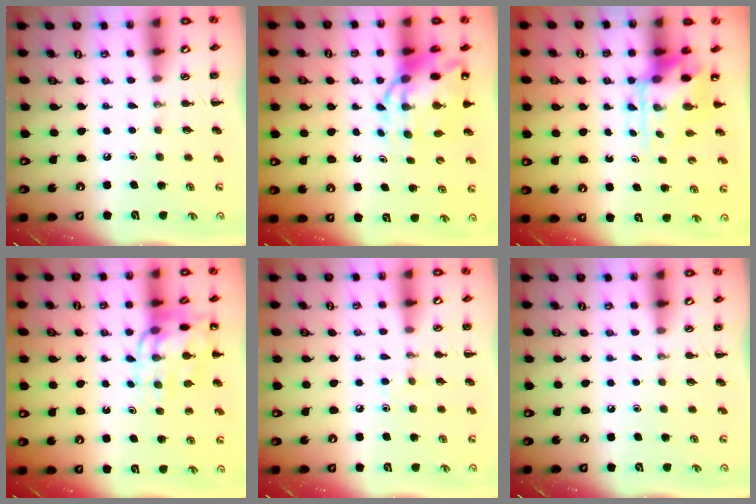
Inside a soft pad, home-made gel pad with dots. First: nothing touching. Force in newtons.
{"total": 10.6, "press": 10.2, "slide": 2.6}
{"total": 6.2, "press": 6.1, "slide": 1.4}
{"total": 11.3, "press": 11.2, "slide": 1.8}
{"total": 2.7, "press": 2.5, "slide": 0.9}
{"total": 0.0}